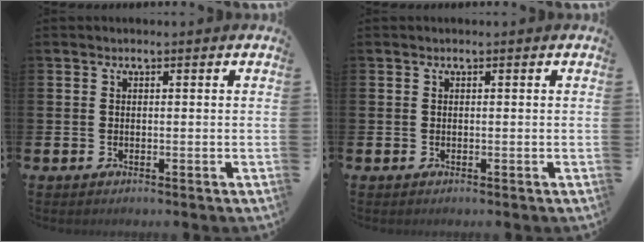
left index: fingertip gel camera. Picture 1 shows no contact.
{"total": 0.0}